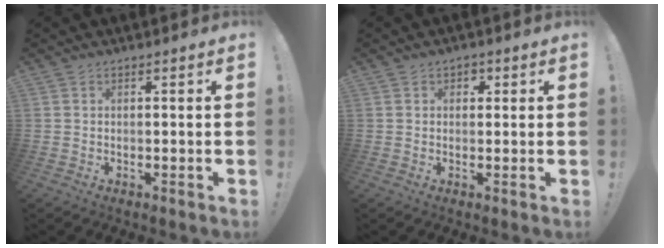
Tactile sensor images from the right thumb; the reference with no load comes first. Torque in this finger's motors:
{"motor_torque": [0.03, 0.28, 0.14, -0.03, -0.03]}